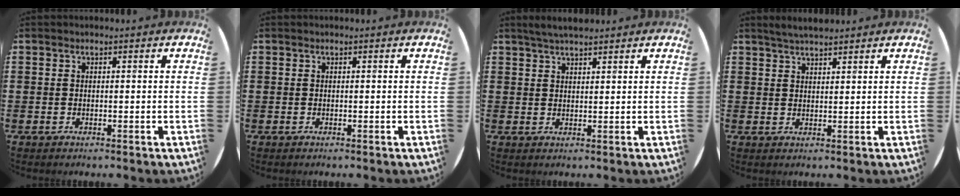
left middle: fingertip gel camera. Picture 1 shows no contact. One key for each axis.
{"total": 0.0}
{"total": 2.9, "fx": 2.7, "fy": 0.4, "fz": 1.1, "tx": -0.027, "ty": 0.002, "tz": 0.049}
{"total": 2.7, "fx": 2.6, "fy": 0.4, "fz": 0.8, "tx": -0.020, "ty": 0.000, "tz": 0.048}